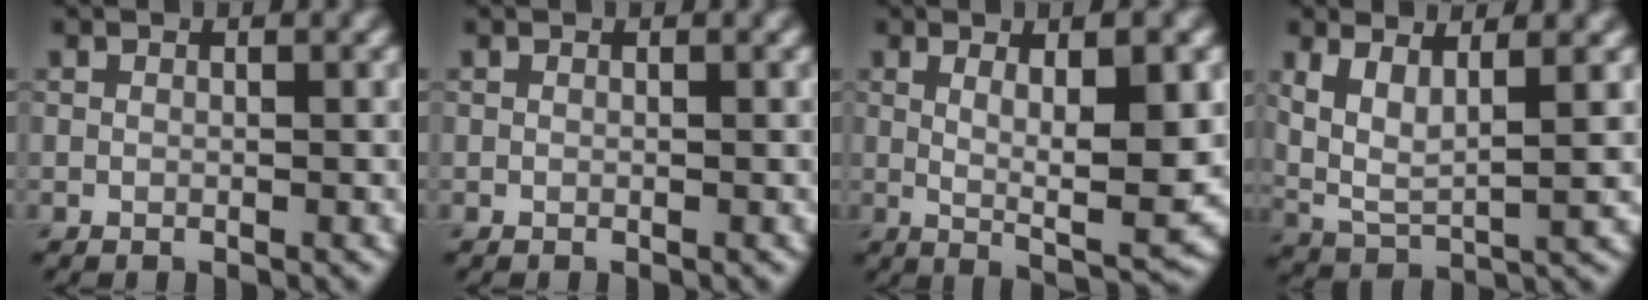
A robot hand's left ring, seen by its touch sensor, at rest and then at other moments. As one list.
[{"total": 0.0}, {"total": 7.2, "force": [0.9, 1.5, 7.0], "torque": [-0.105, -0.008, 0.020]}, {"total": 4.3, "force": [1.9, 1.3, 3.7], "torque": [-0.082, -0.007, 0.042]}]